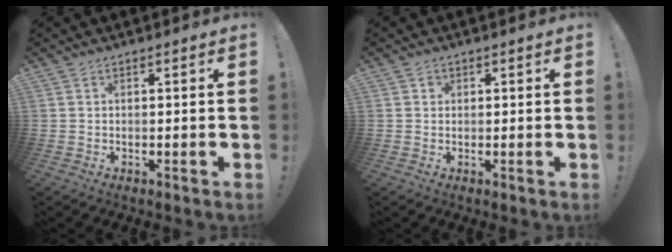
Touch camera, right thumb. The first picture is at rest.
{"total": 1.3, "force": [0.5, 1.1, 0.2], "torque": [0.004, 0.001, 0.008]}